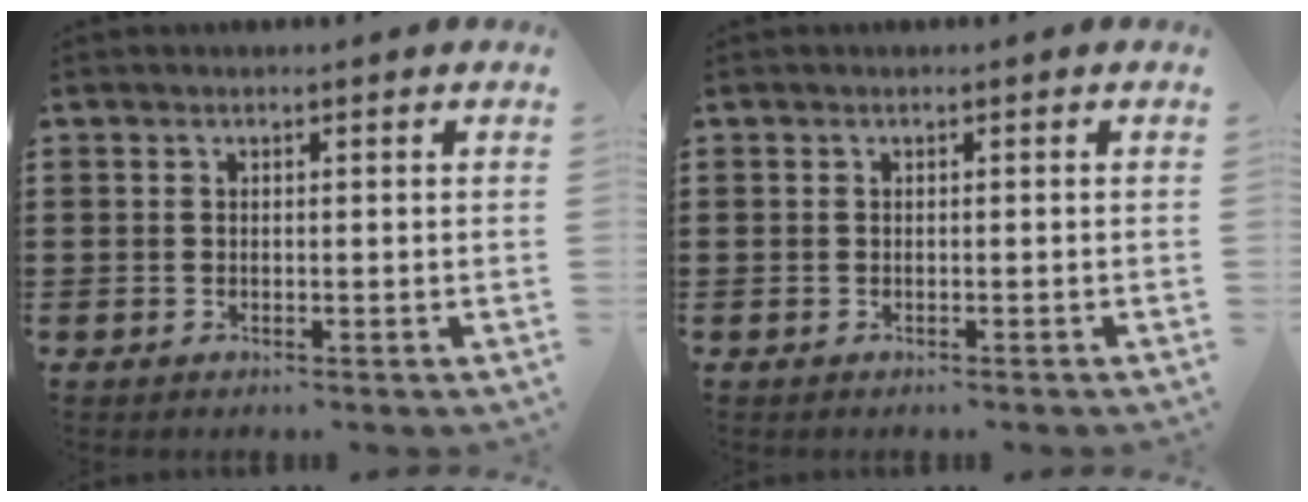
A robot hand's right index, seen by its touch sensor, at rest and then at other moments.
{"total": 0.0}